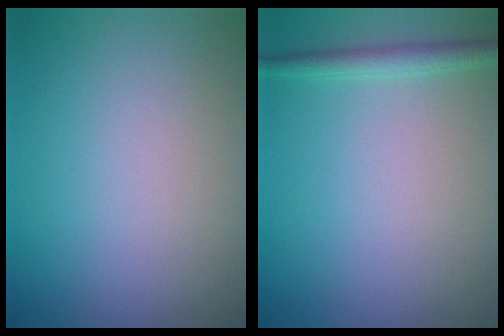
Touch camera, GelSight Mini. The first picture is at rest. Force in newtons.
{"total": 1.8, "press": 1.8, "slide": 0.1}